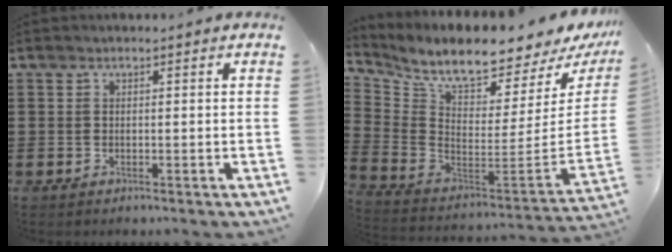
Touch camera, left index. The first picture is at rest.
{"total": 7.0, "force": [5.9, 0.5, 3.7], "torque": [-0.097, -0.069, 0.094]}